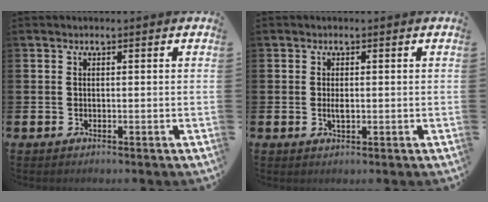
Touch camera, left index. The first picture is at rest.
{"total": 1.5, "force": [0.1, 0.6, 1.4], "torque": [-0.023, 0.000, -0.002]}